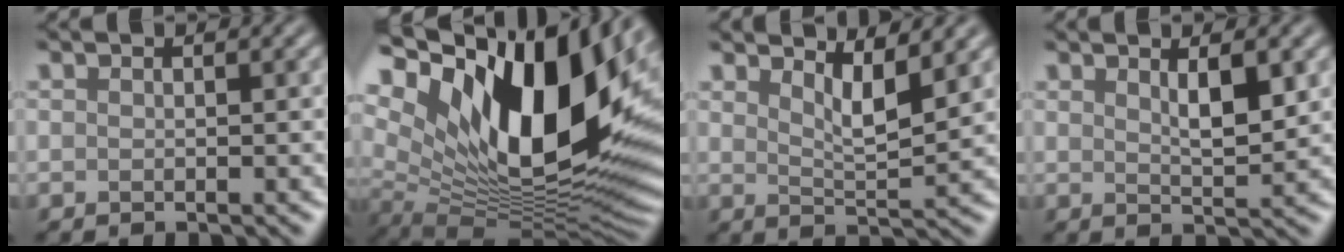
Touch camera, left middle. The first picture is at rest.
{"total": 18.5, "force": [6.5, 8.8, 14.9], "torque": [-0.249, 0.010, 0.109]}
{"total": 3.5, "force": [2.4, 0.8, 2.4], "torque": [-0.039, -0.007, 0.042]}
{"total": 2.9, "force": [1.4, 0.7, 2.5], "torque": [-0.038, -0.002, 0.025]}